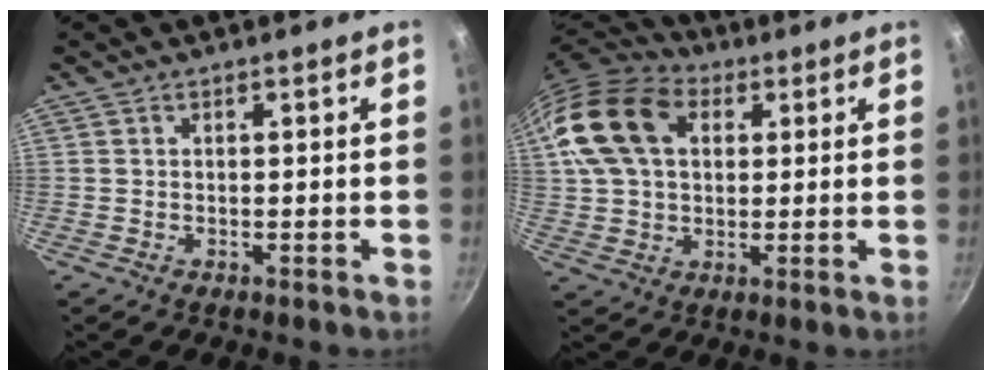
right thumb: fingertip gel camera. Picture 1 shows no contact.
{"total": 17.2, "force": [4.7, 12.0, 11.4], "torque": [-0.206, 0.015, 0.073]}